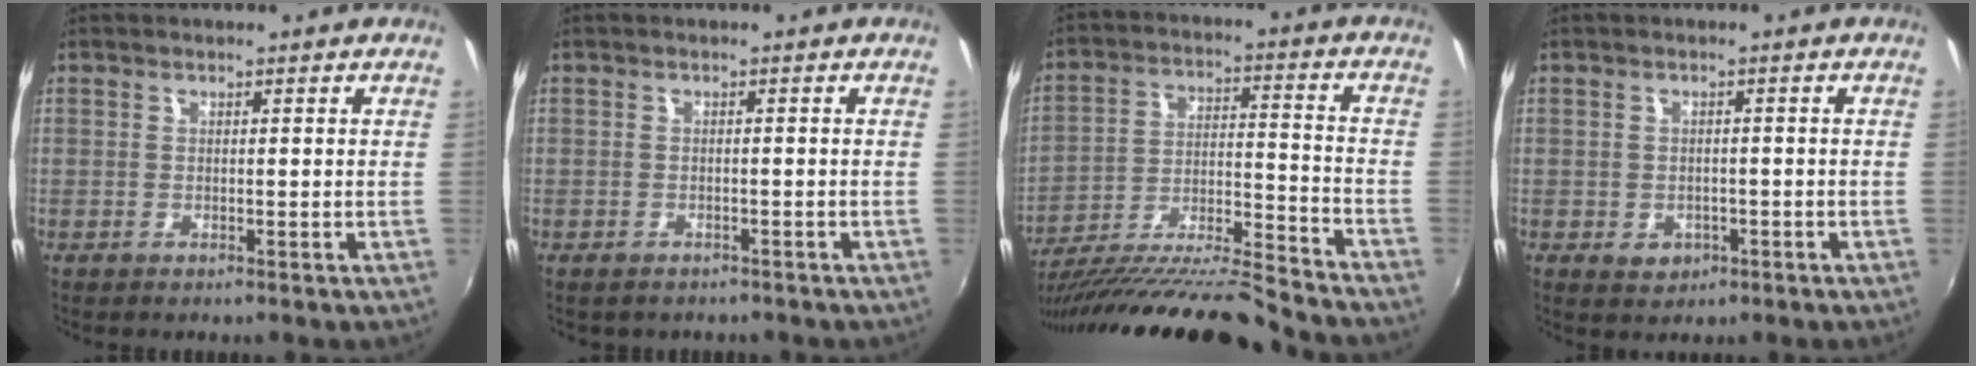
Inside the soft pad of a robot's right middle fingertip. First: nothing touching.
{"total": 2.3, "force": [-1.9, 1.2, 0.6], "torque": [-0.017, -0.010, -0.024]}
{"total": 22.2, "force": [-20.1, -0.2, 9.3], "torque": [-0.159, -0.048, -0.324]}
{"total": 4.9, "force": [-2.2, 3.7, 2.2], "torque": [-0.049, -0.005, -0.024]}